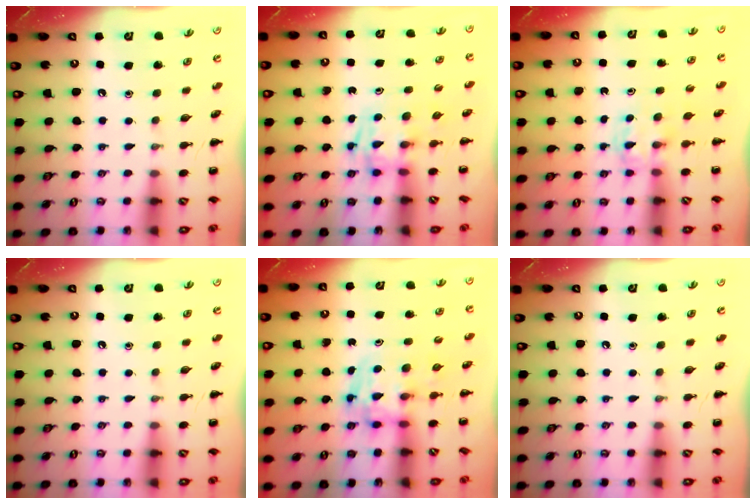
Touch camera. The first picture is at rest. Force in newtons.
{"total": 2.9, "press": 2.9, "slide": 0.1}
{"total": 2.6, "press": 2.4, "slide": 1.1}
{"total": 0.0}
{"total": 3.6, "press": 3.5, "slide": 0.6}
{"total": 0.0}